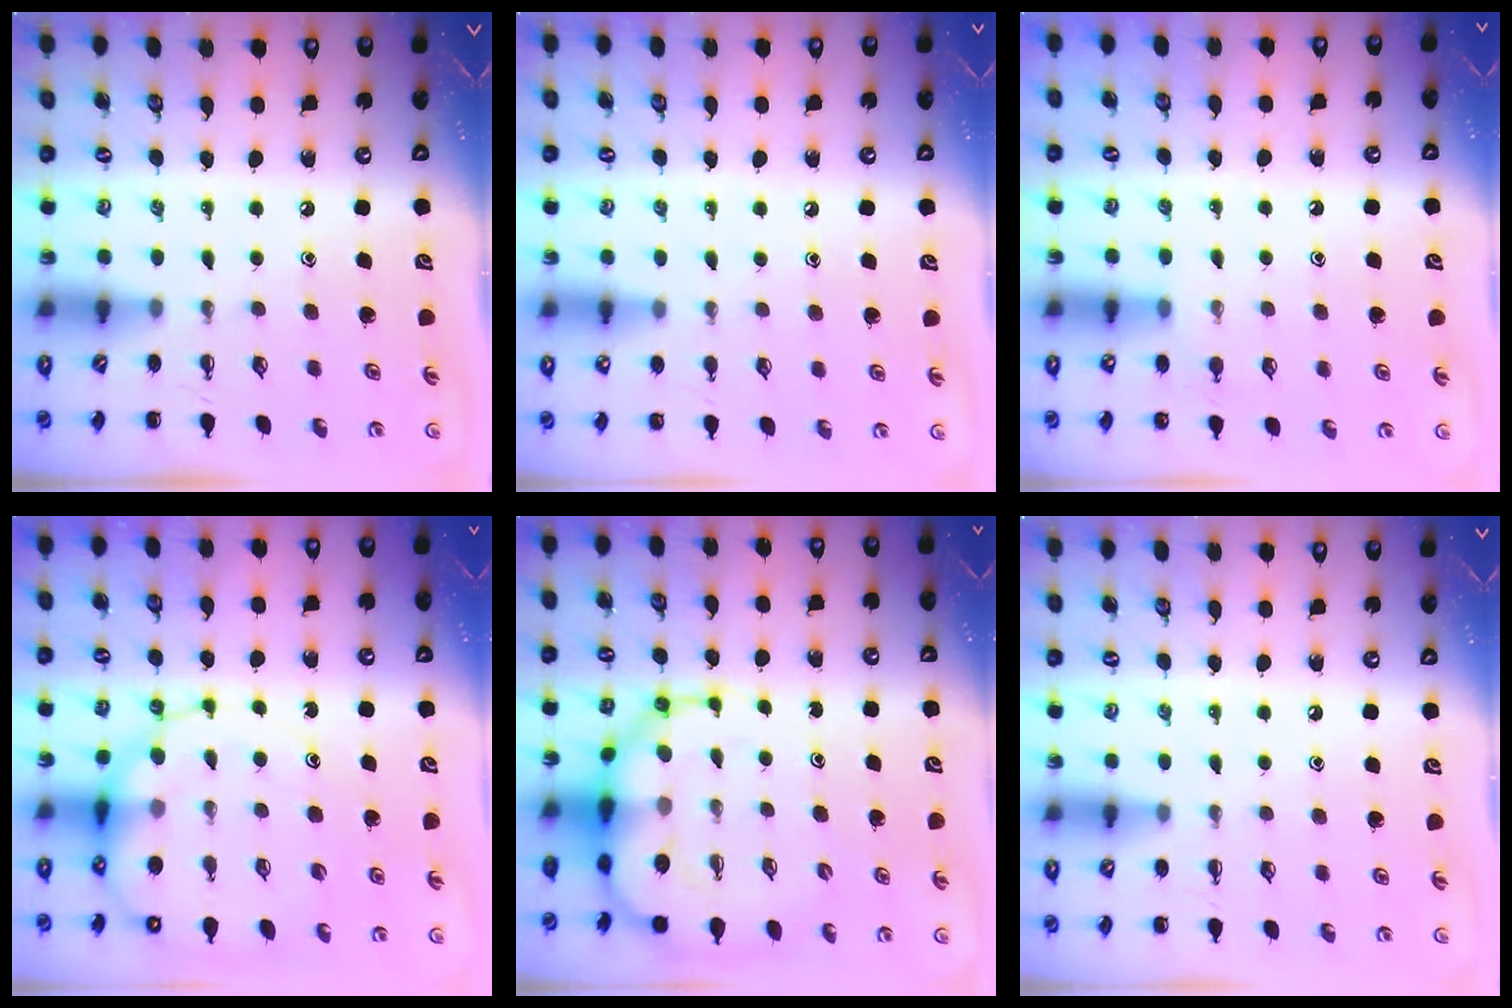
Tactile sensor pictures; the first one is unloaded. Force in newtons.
{"total": 3.7, "press": 3.6, "slide": 1.0}
{"total": 3.8, "press": 3.6, "slide": 1.2}
{"total": 14.0, "press": 13.7, "slide": 3.2}
{"total": 12.5, "press": 12.0, "slide": 3.5}
{"total": 4.1, "press": 3.8, "slide": 1.6}